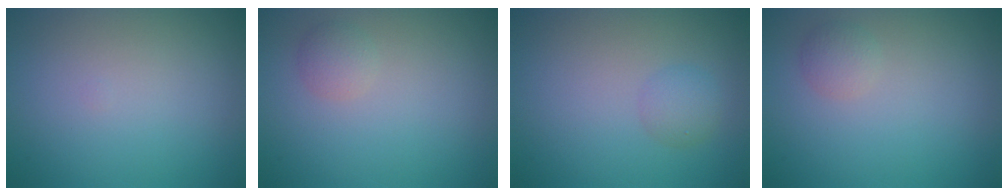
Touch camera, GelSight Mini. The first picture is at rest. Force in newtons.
{"total": 1.3, "press": 1.3, "slide": 0.1}
{"total": 1.6, "press": 1.6, "slide": 0.1}
{"total": 1.3, "press": 1.3, "slide": 0.0}